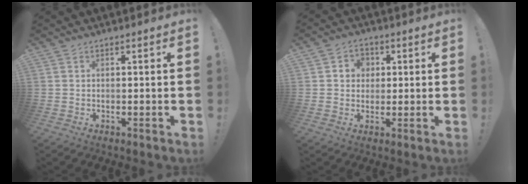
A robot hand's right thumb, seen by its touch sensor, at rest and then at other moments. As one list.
[{"total": 5.0, "force": [0.7, 4.7, 1.6], "torque": [-0.020, 0.003, 0.013]}]